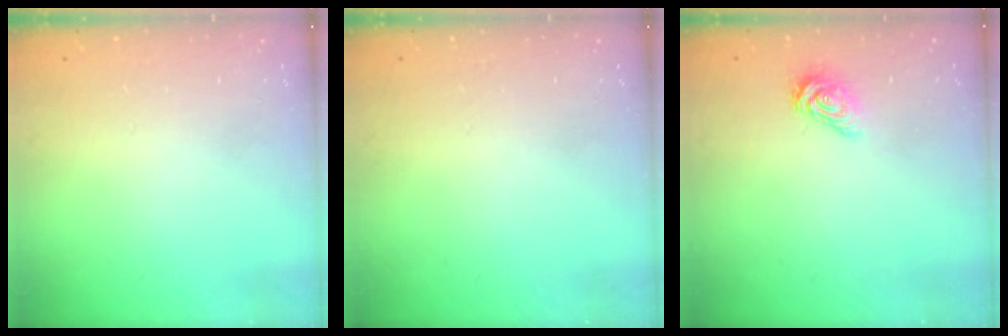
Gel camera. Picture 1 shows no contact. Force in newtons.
{"total": 0.0}
{"total": 5.1, "press": 5.1, "slide": 0.3}